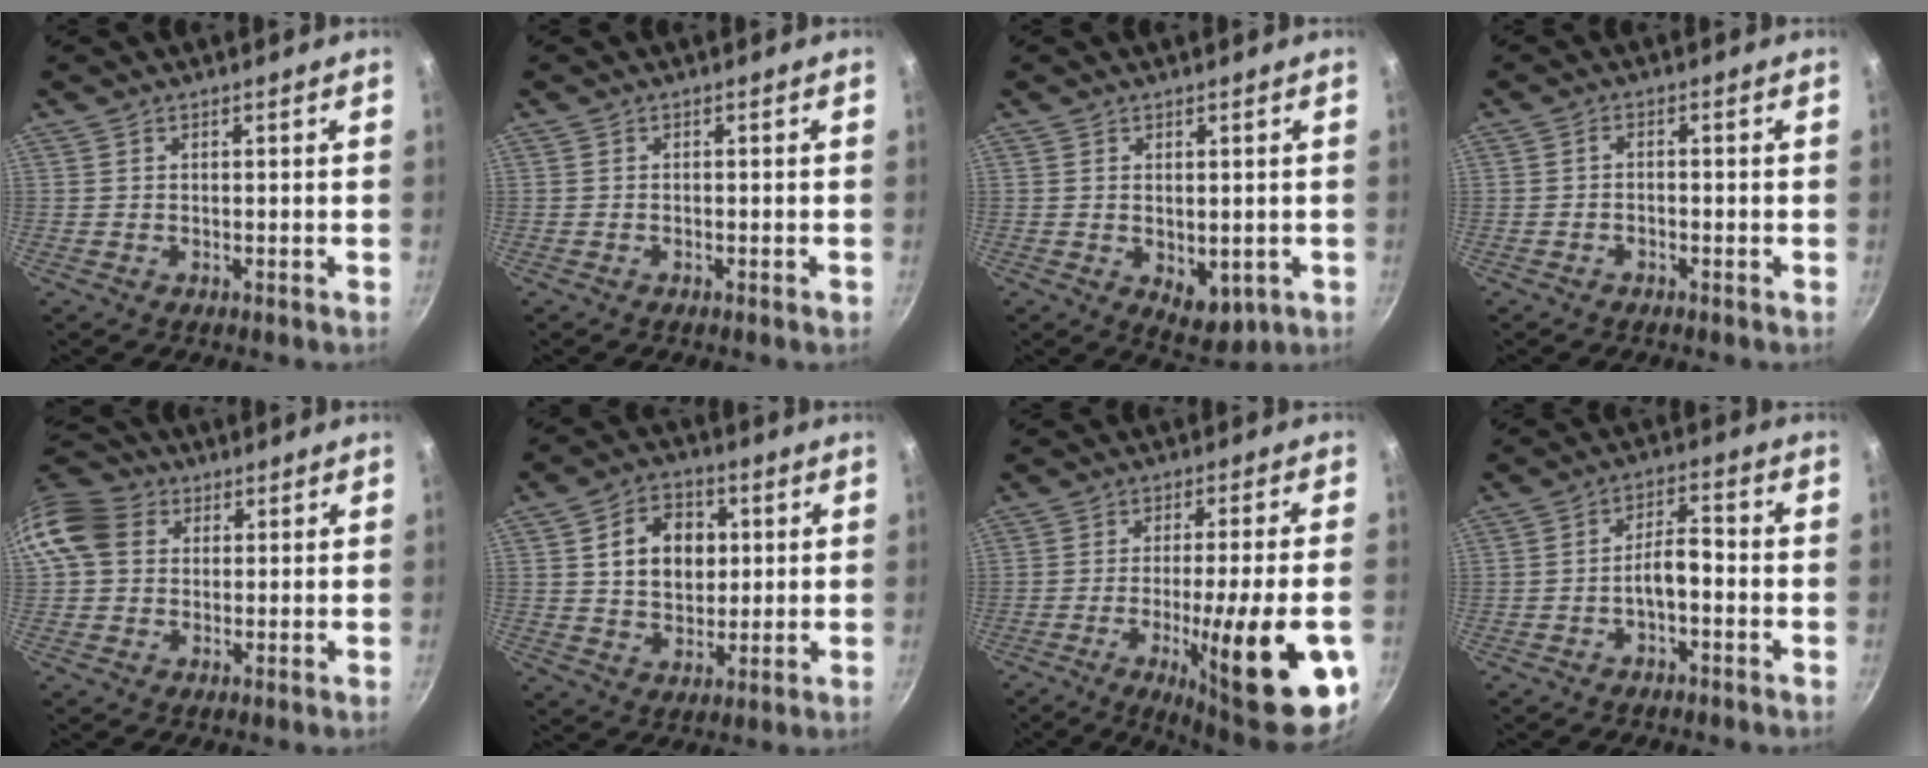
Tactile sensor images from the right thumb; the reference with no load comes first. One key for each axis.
{"total": 0.6, "fx": -0.4, "fy": 0.0, "fz": 0.3, "tx": -0.012, "ty": 0.005, "tz": -0.009}
{"total": 6.0, "fx": -0.7, "fy": 3.8, "fz": 4.5, "tx": -0.047, "ty": -0.013, "tz": 0.001}
{"total": 1.4, "fx": -1.0, "fy": 0.6, "fz": 0.7, "tx": -0.014, "ty": 0.012, "tz": -0.020}
{"total": 11.0, "fx": 2.3, "fy": 9.1, "fz": 5.7, "tx": -0.094, "ty": 0.019, "tz": 0.025}
{"total": 11.7, "fx": 2.3, "fy": 8.8, "fz": 7.4, "tx": -0.086, "ty": 0.001, "tz": 0.035}
{"total": 21.9, "fx": -6.9, "fy": 4.1, "fz": 20.4, "tx": -0.269, "ty": 0.009, "tz": -0.091}
{"total": 5.1, "fx": -2.1, "fy": 2.1, "fz": 4.2, "tx": -0.061, "ty": 0.033, "tz": -0.037}